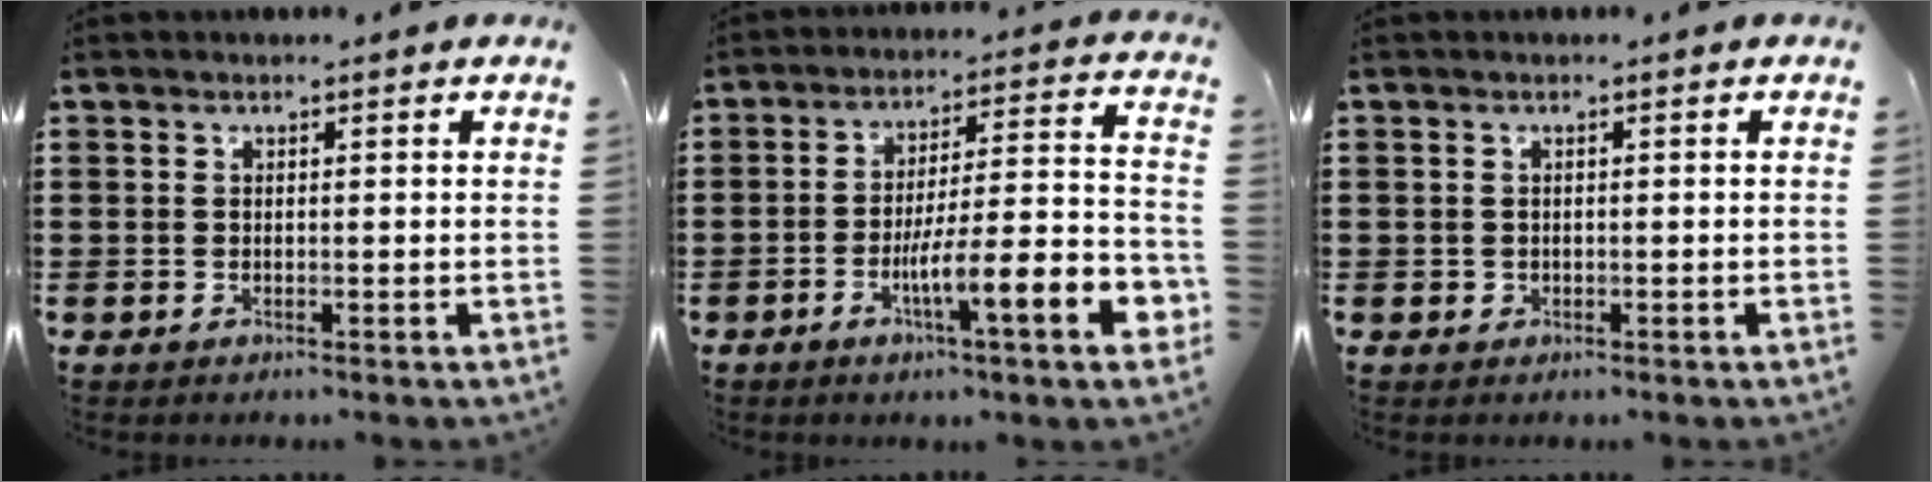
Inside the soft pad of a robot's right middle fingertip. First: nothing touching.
{"total": 10.0, "force": [-4.8, 0.7, 8.8], "torque": [-0.145, -0.020, -0.088]}
{"total": 0.5, "force": [0.0, 0.5, 0.1], "torque": [-0.003, 0.004, -0.001]}